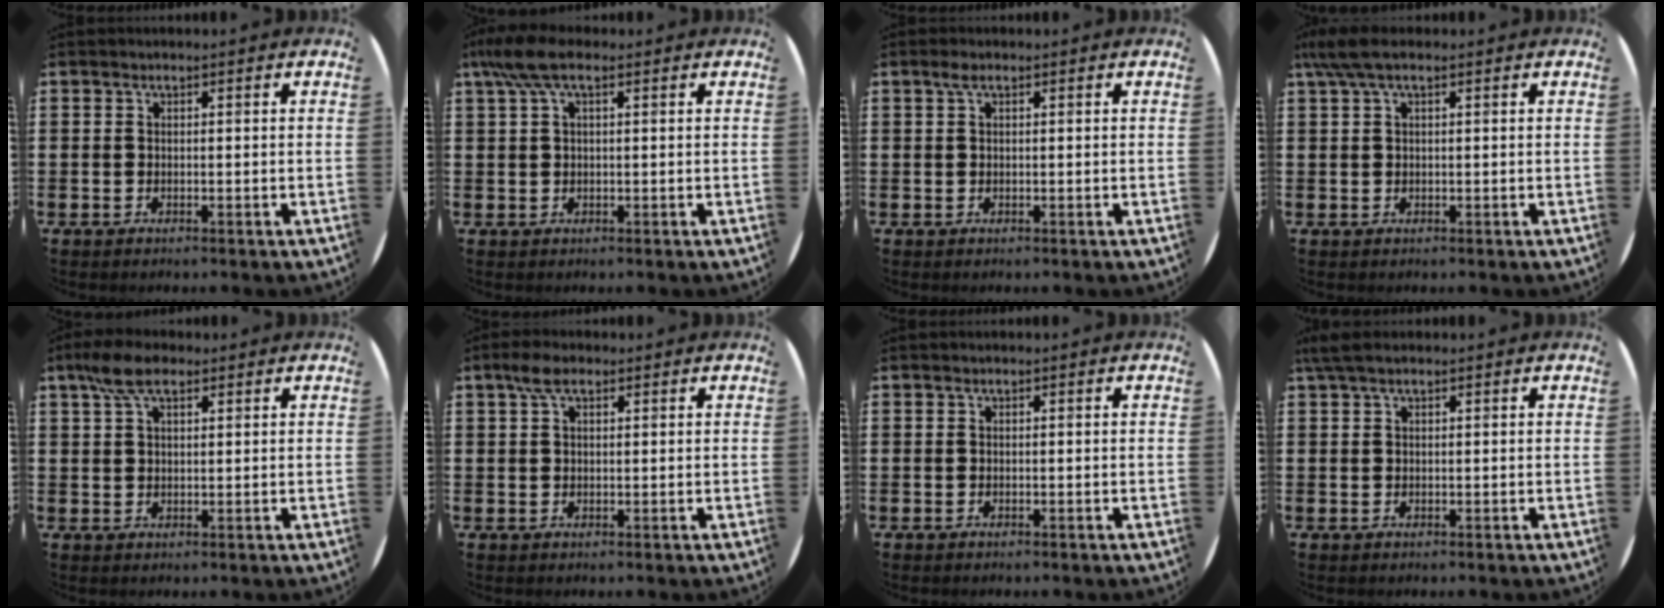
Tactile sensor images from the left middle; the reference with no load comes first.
{"total": 4.7, "force": [2.4, 1.4, 3.8], "torque": [-0.087, 0.005, 0.041]}
{"total": 1.1, "force": [0.5, 0.4, 0.9], "torque": [-0.019, 0.005, 0.008]}
{"total": 3.3, "force": [1.8, 0.7, 2.6], "torque": [-0.055, 0.005, 0.032]}
{"total": 5.4, "force": [3.3, 2.5, 3.4], "torque": [-0.067, 0.008, 0.058]}
{"total": 3.3, "force": [1.9, 1.5, 2.2], "torque": [-0.041, 0.004, 0.032]}
{"total": 0.0}
{"total": 1.6, "force": [1.2, 0.4, 1.1], "torque": [-0.023, 0.005, 0.021]}